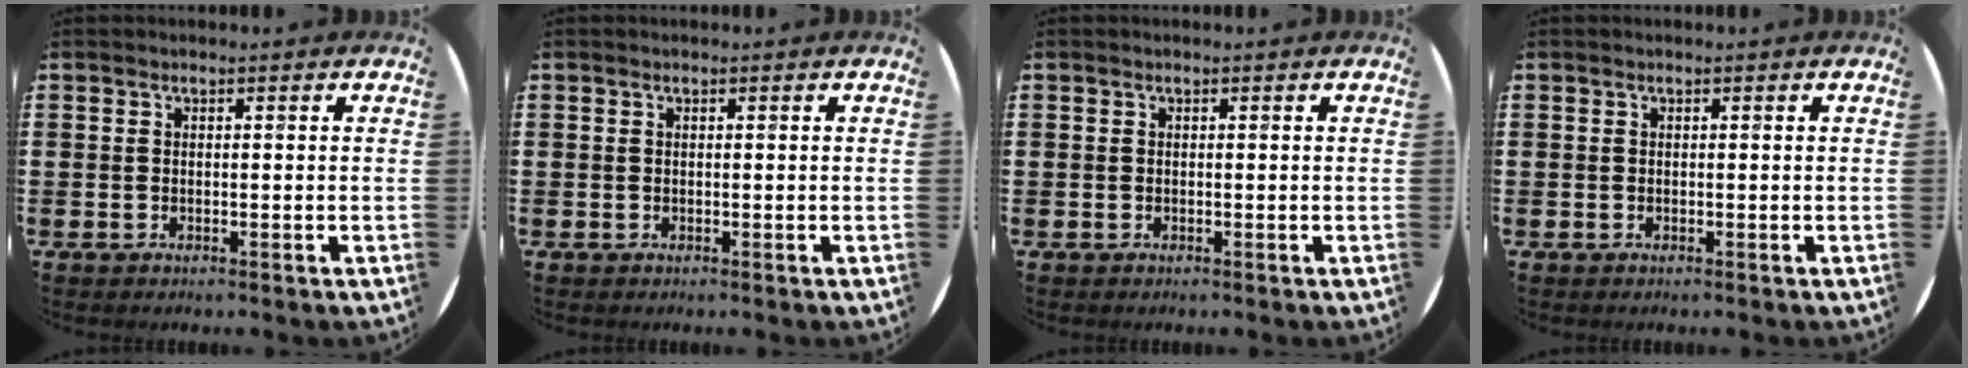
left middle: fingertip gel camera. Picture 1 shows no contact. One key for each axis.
{"total": 0.0}
{"total": 0.0}
{"total": 0.0}